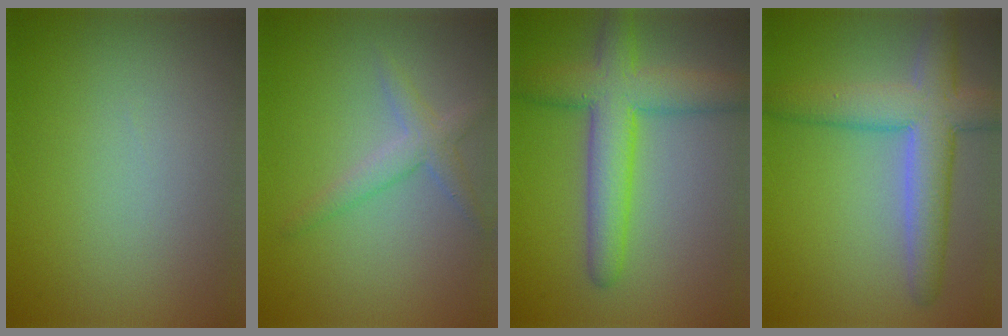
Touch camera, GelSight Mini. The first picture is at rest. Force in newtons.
{"total": 2.3, "press": 2.3, "slide": 0.1}
{"total": 6.4, "press": 6.4, "slide": 0.4}
{"total": 6.5, "press": 6.5, "slide": 0.5}